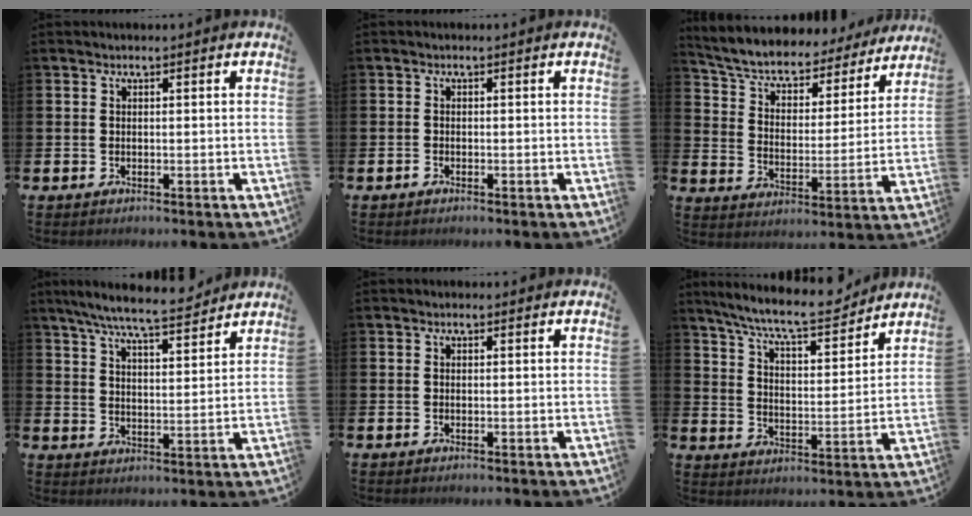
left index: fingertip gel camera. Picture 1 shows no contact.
{"total": 0.5, "force": [-0.5, 0.2, 0.0], "torque": [-0.008, 0.001, -0.009]}
{"total": 5.8, "force": [5.2, 1.9, 1.5], "torque": [-0.064, -0.042, 0.085]}
{"total": 7.9, "force": [7.3, 0.5, 3.0], "torque": [-0.077, -0.038, 0.129]}
{"total": 0.0}
{"total": 9.4, "force": [8.6, 1.3, 3.5], "torque": [-0.098, -0.052, 0.150]}